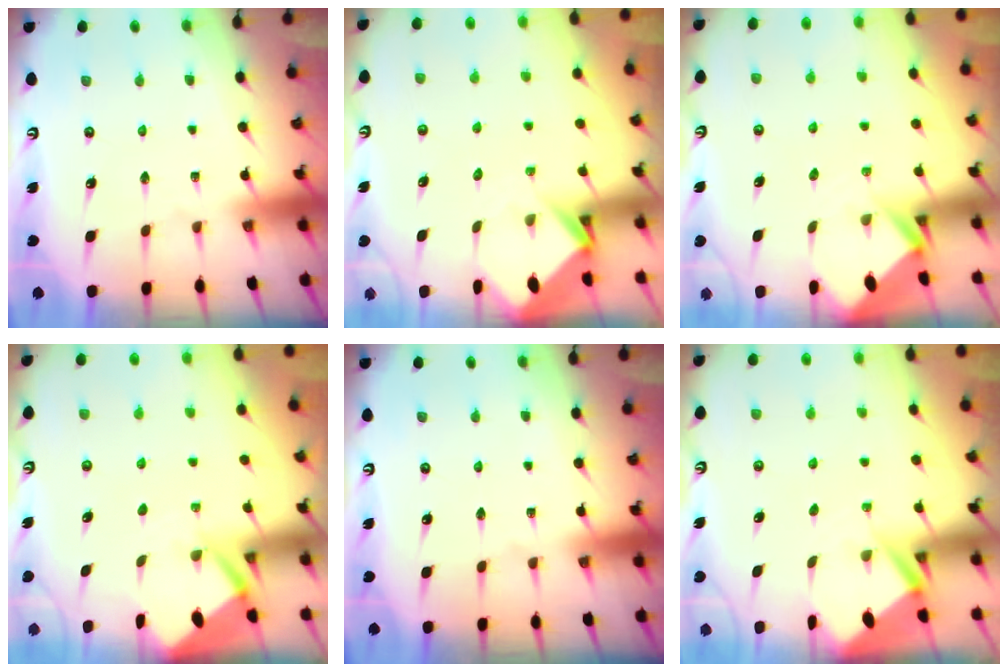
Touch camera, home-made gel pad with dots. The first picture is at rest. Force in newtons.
{"total": 3.9, "press": 3.9, "slide": 0.3}
{"total": 2.8, "press": 2.8, "slide": 0.2}
{"total": 2.9, "press": 2.9, "slide": 0.4}
{"total": 0.0}
{"total": 2.8, "press": 2.8, "slide": 0.3}